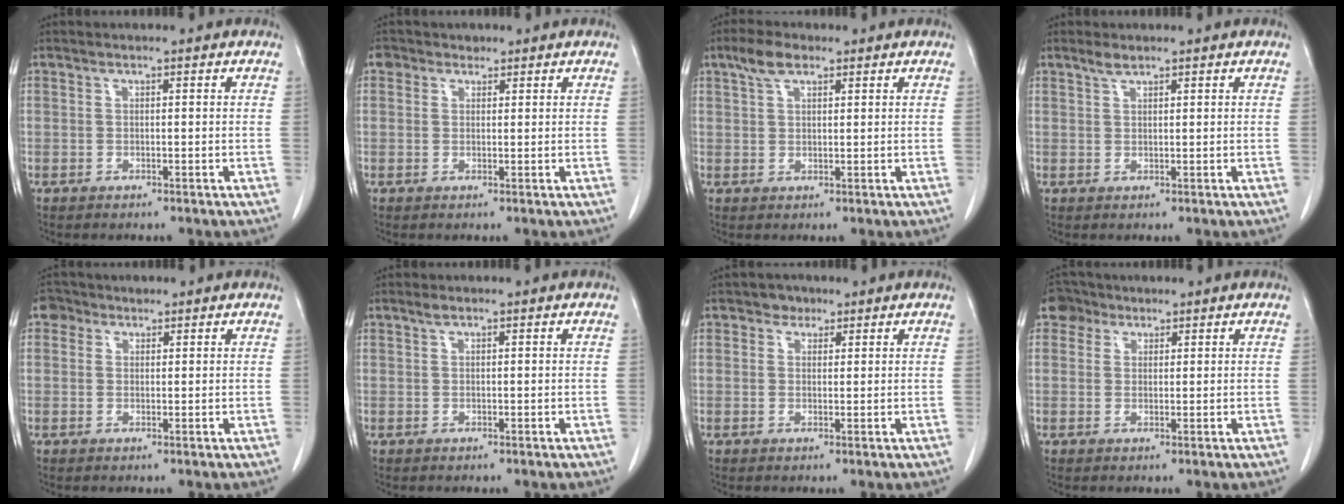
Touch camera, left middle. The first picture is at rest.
{"total": 2.0, "force": [1.2, 1.6, 0.2], "torque": [-0.001, 0.009, 0.014]}
{"total": 3.9, "force": [2.5, 1.6, 2.5], "torque": [-0.056, 0.012, 0.050]}
{"total": 1.4, "force": [1.2, 0.3, 0.6], "torque": [-0.017, 0.002, 0.026]}
{"total": 2.4, "force": [1.4, 1.9, 0.4], "torque": [-0.007, 0.010, 0.020]}
{"total": 0.8, "force": [0.6, 0.2, 0.5], "torque": [-0.014, 0.003, 0.013]}
{"total": 2.0, "force": [1.3, 1.5, 0.3], "torque": [-0.003, 0.001, 0.016]}
{"total": 3.1, "force": [2.0, 2.3, 0.2], "torque": [-0.004, 0.011, 0.033]}